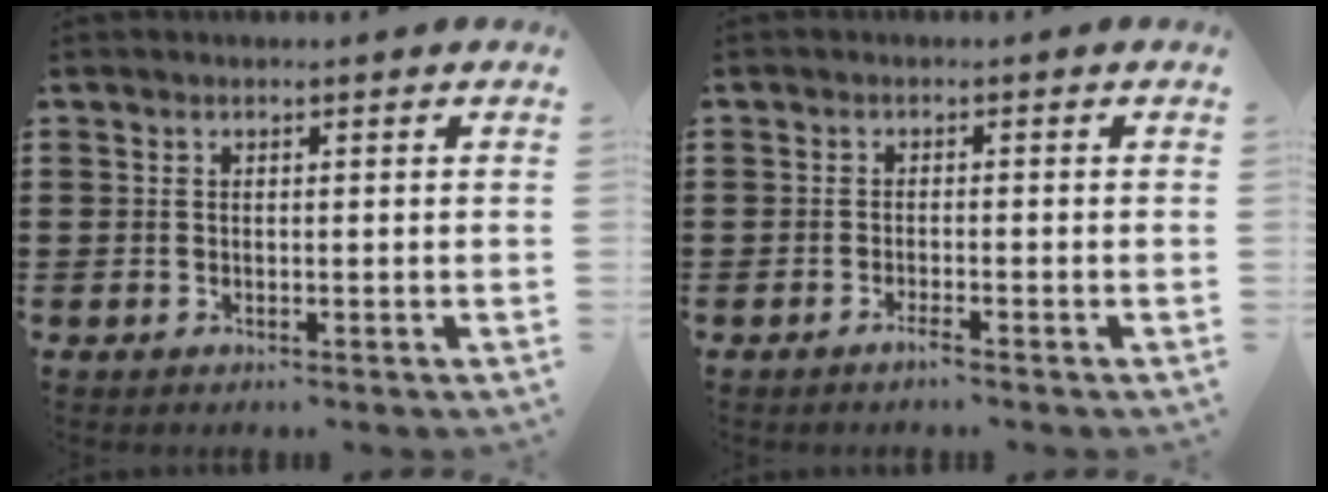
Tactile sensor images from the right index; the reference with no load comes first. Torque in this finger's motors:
{"motor_torque": [1.09, 1.05, -0.01, 0.01]}